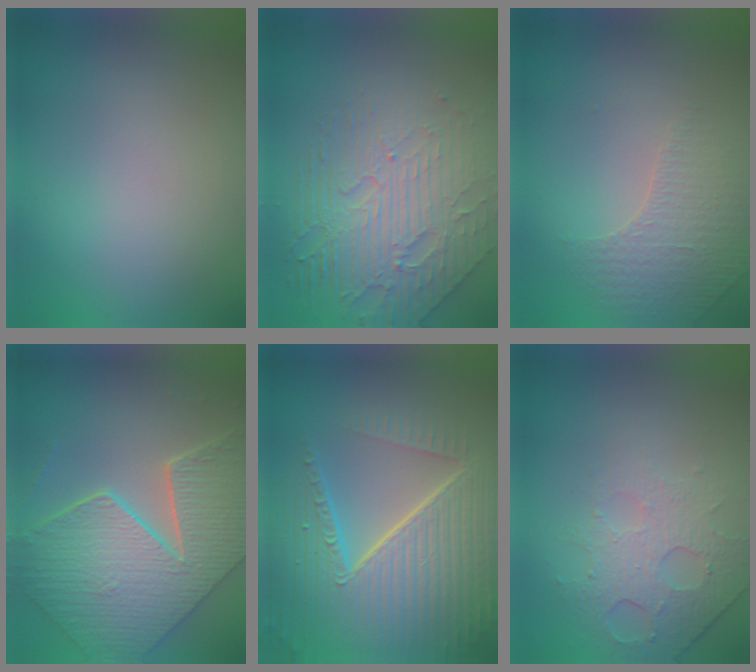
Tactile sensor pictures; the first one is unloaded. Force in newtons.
{"total": 7.8, "press": 5.4, "slide": 5.6}
{"total": 1.8, "press": 1.6, "slide": 0.8}
{"total": 9.2, "press": 7.1, "slide": 5.8}
{"total": 10.5, "press": 6.5, "slide": 8.2}
{"total": 4.8, "press": 3.2, "slide": 3.6}